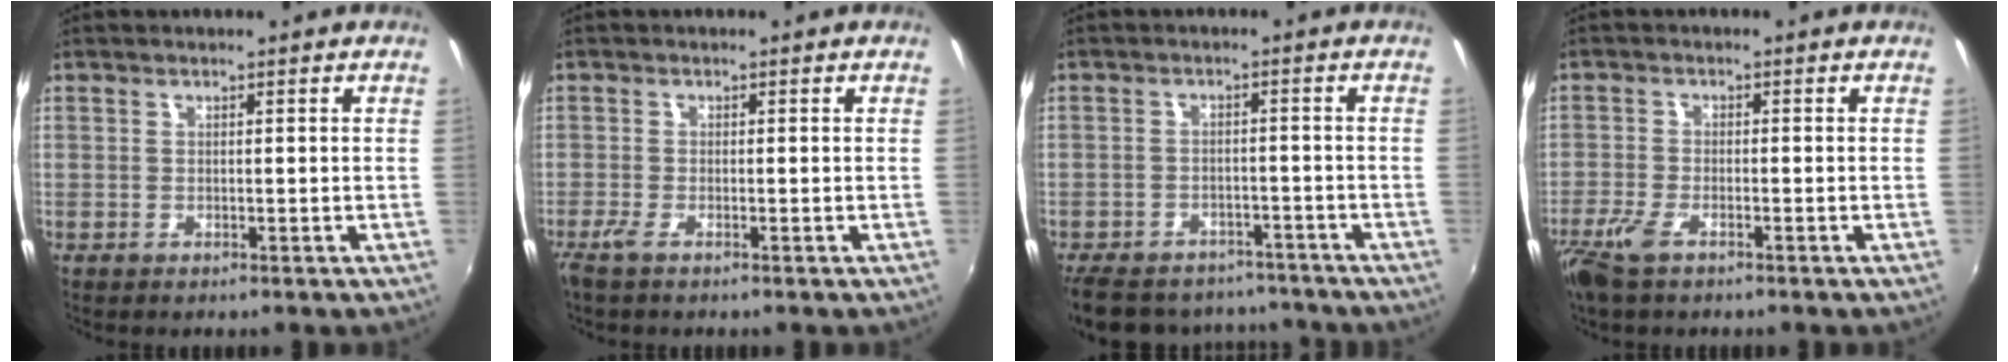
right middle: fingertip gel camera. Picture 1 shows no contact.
{"total": 1.8, "force": [-1.2, 0.0, 1.3], "torque": [-0.030, -0.007, -0.026]}
{"total": 17.0, "force": [-14.0, 7.6, 6.0], "torque": [-0.149, 0.010, -0.191]}
{"total": 5.3, "force": [-3.6, 1.8, 3.4], "torque": [-0.091, -0.013, -0.071]}